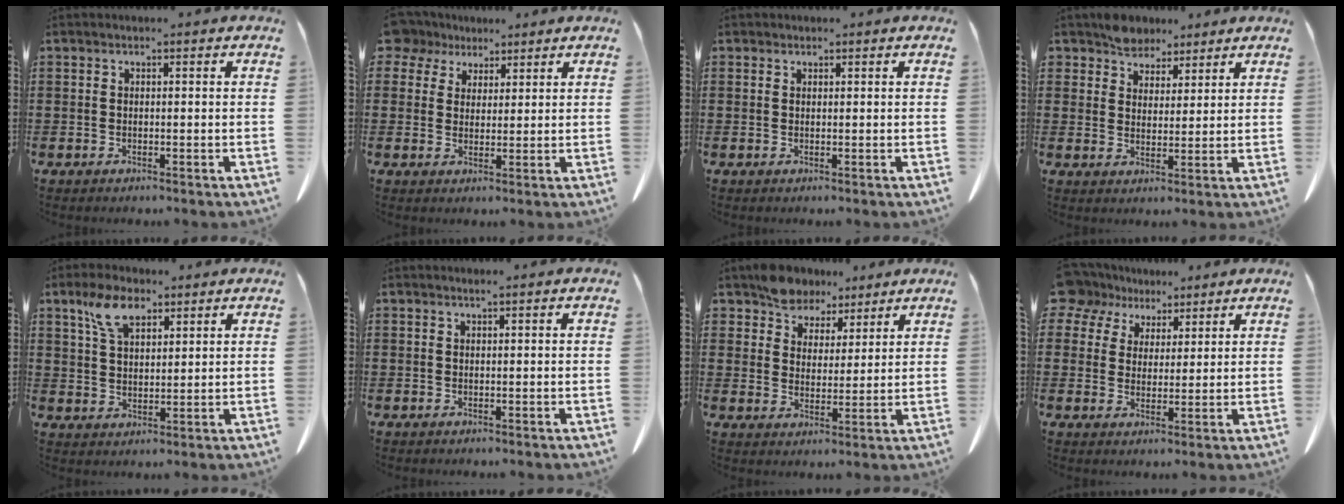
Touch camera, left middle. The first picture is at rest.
{"total": 4.8, "force": [3.5, 3.1, 1.0], "torque": [-0.035, 0.000, 0.066]}
{"total": 0.6, "force": [0.5, 0.3, 0.1], "torque": [-0.003, 0.000, 0.011]}
{"total": 4.8, "force": [4.3, 2.1, 0.3], "torque": [-0.023, -0.003, 0.083]}
{"total": 7.0, "force": [4.3, 3.3, 4.5], "torque": [-0.102, 0.009, 0.080]}
{"total": 0.5, "force": [0.4, -0.1, 0.4], "torque": [-0.007, -0.004, 0.009]}
{"total": 6.5, "force": [5.6, 3.2, 0.9], "torque": [-0.045, -0.009, 0.108]}
{"total": 6.3, "force": [4.6, 4.2, 1.2], "torque": [-0.049, -0.008, 0.086]}